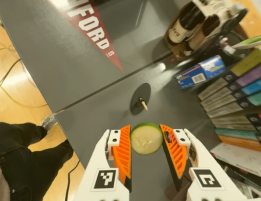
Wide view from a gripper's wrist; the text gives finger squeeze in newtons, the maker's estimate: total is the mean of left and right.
{"total": 10.2, "left": 10.3, "right": 10.0}